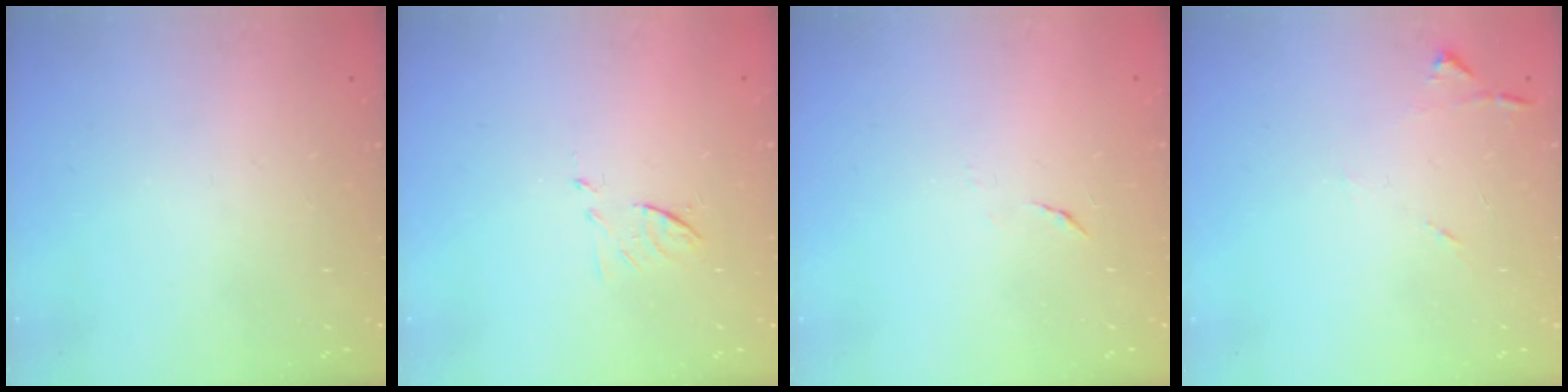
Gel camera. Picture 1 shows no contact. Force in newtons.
{"total": 6.0, "press": 5.9, "slide": 0.6}
{"total": 3.9, "press": 3.9, "slide": 0.4}
{"total": 6.7, "press": 6.7, "slide": 0.7}